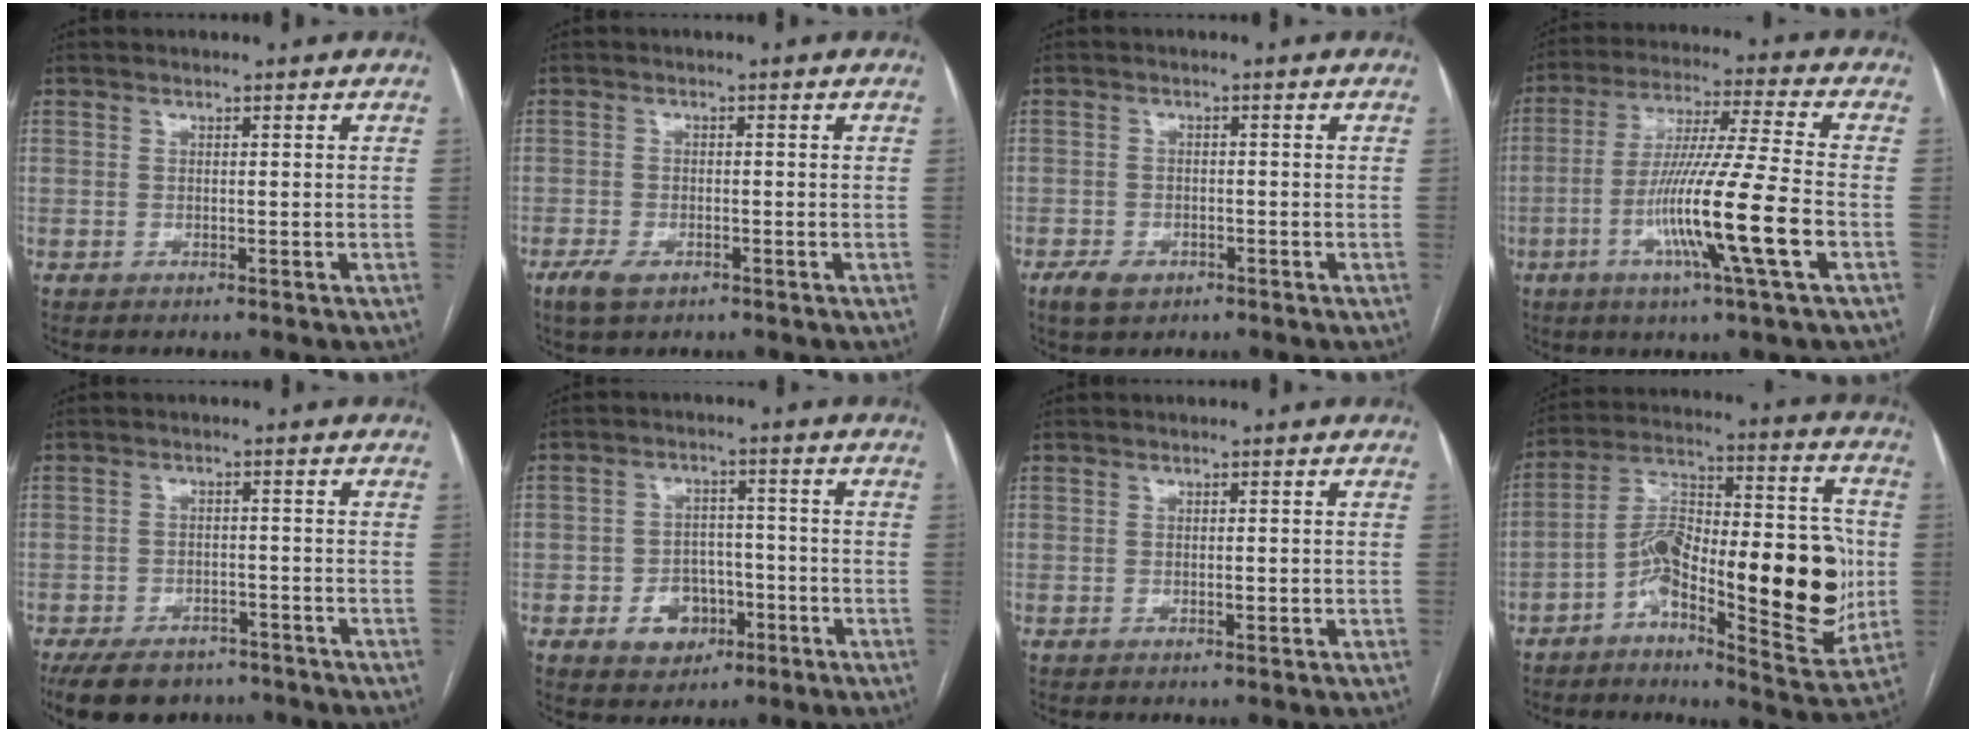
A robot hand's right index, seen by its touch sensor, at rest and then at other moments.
{"total": 3.4, "force": [-2.0, 1.6, 2.2], "torque": [-0.049, -0.004, -0.031]}
{"total": 3.6, "force": [-2.2, 2.2, 1.8], "torque": [-0.035, 0.000, -0.030]}
{"total": 15.6, "force": [-4.8, -1.1, 14.8], "torque": [-0.283, -0.017, -0.092]}
{"total": 11.0, "force": [-8.5, 5.4, 4.4], "torque": [-0.079, -0.007, -0.124]}
{"total": 6.6, "force": [-2.6, 5.2, 3.2], "torque": [-0.052, 0.015, -0.030]}
{"total": 1.1, "force": [-0.1, 0.4, 1.0], "torque": [-0.017, -0.001, -0.001]}
{"total": 21.6, "force": [-4.2, 6.2, 20.2], "torque": [-0.308, 0.028, -0.061]}